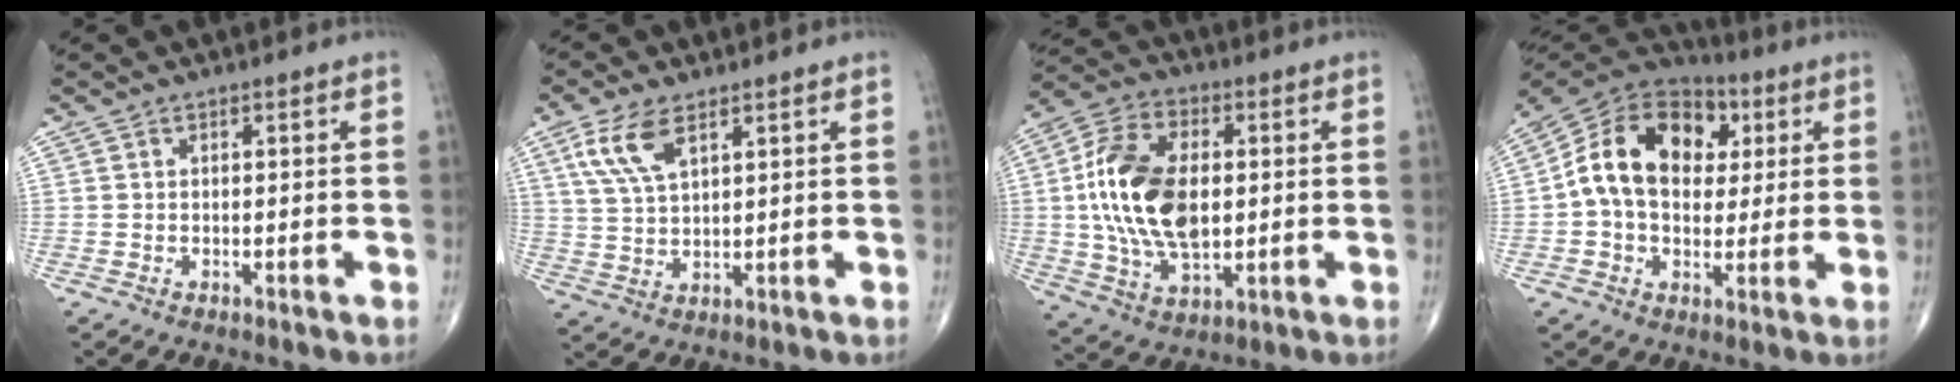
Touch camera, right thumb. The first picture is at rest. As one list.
[{"total": 8.3, "force": [4.2, 3.7, 6.1], "torque": [-0.125, -0.009, 0.088]}, {"total": 18.9, "force": [1.1, 11.2, 15.2], "torque": [-0.284, 0.003, 0.024]}, {"total": 18.2, "force": [3.0, 13.0, 12.4], "torque": [-0.186, 0.022, 0.042]}]